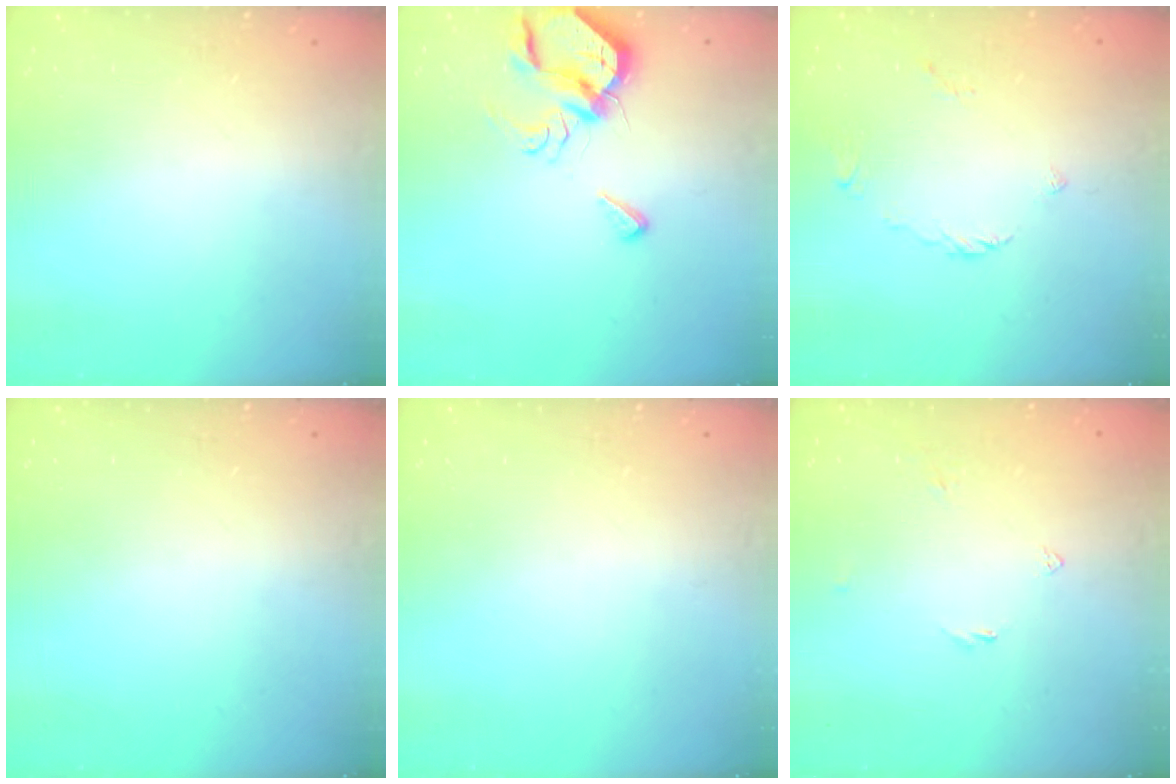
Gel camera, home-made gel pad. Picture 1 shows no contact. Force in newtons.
{"total": 7.9, "press": 7.9, "slide": 0.7}
{"total": 2.2, "press": 2.2, "slide": 0.6}
{"total": 0.0}
{"total": 0.0}
{"total": 2.5, "press": 2.4, "slide": 0.5}